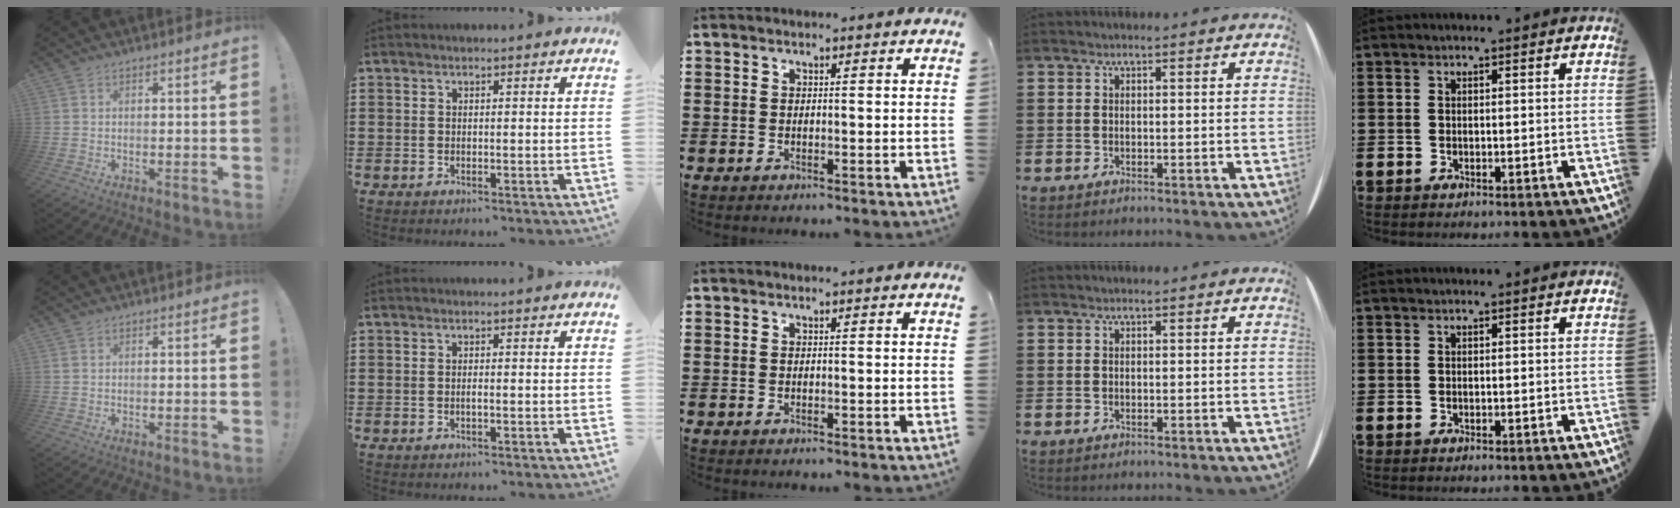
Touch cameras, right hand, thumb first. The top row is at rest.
{"thumb": {"total": 0.7, "force": [0.4, 0.3, 0.4], "torque": [-0.009, 0.002, 0.008]}, "index": {"total": 0.6, "force": [-0.2, 0.0, 0.6], "torque": [-0.011, -0.003, -0.004]}}